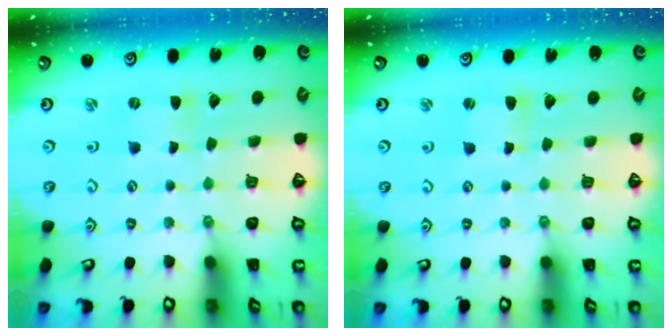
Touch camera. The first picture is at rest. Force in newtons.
{"total": 1.3, "press": 1.2, "slide": 0.2}